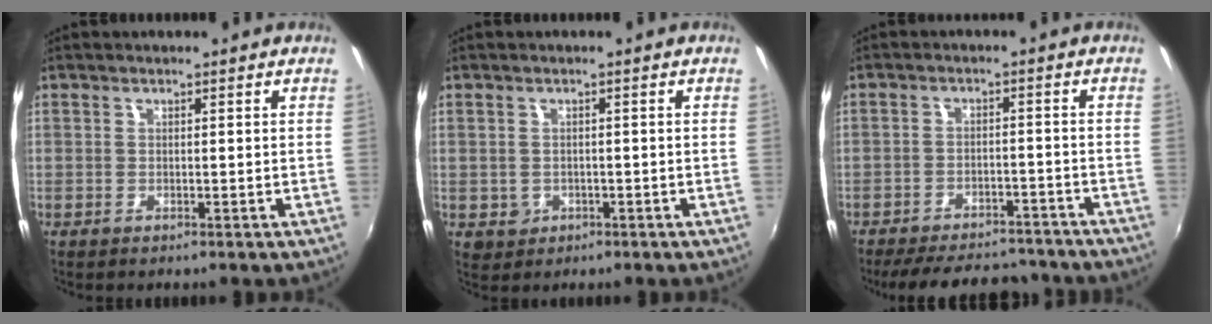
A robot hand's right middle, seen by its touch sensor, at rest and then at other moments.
{"total": 2.8, "force": [-0.6, 2.6, 0.8], "torque": [-0.017, -0.002, -0.003]}
{"total": 16.2, "force": [-13.8, 5.7, 6.2], "torque": [-0.139, 0.015, -0.177]}